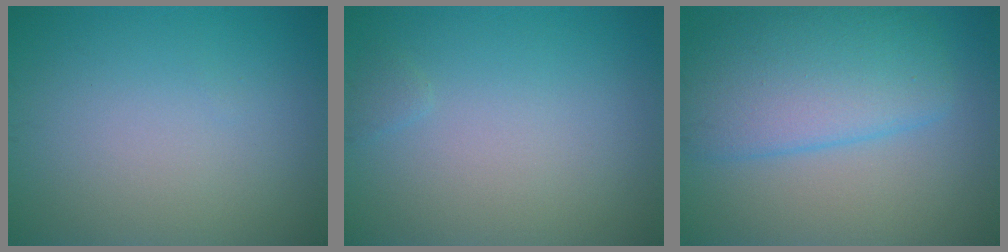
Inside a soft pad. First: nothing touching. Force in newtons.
{"total": 0.6, "press": 0.6, "slide": 0.1}
{"total": 6.8, "press": 6.8, "slide": 0.1}